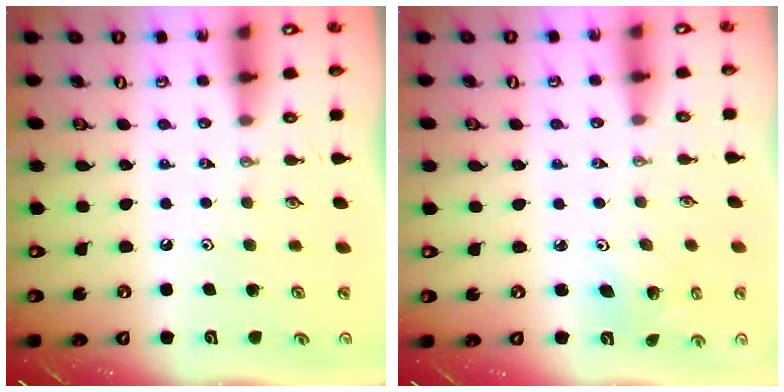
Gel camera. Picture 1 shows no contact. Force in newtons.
{"total": 2.7, "press": 2.7, "slide": 0.2}